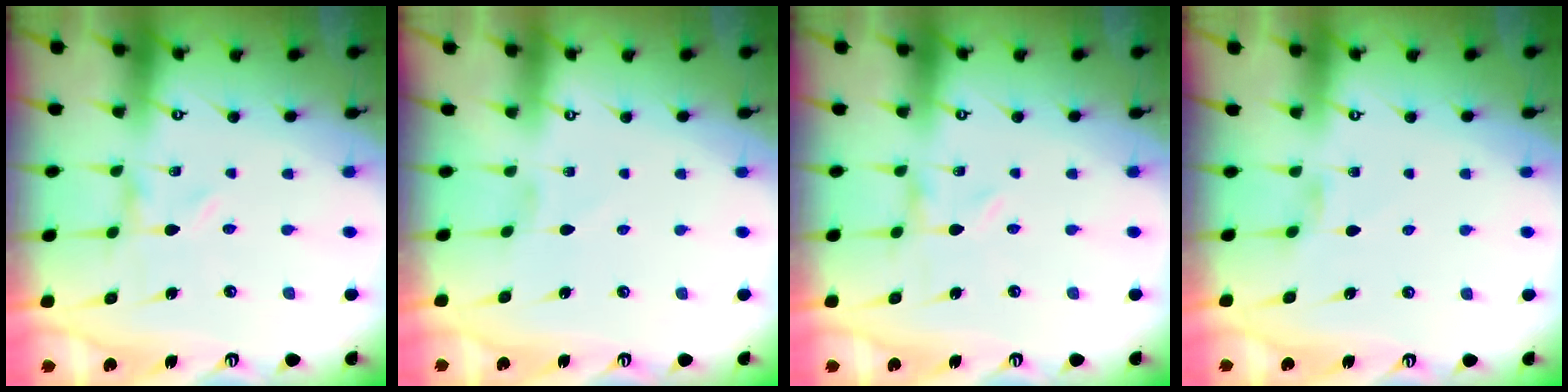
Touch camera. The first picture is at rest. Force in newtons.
{"total": 0.0}
{"total": 0.0}
{"total": 1.4, "press": 1.3, "slide": 0.3}